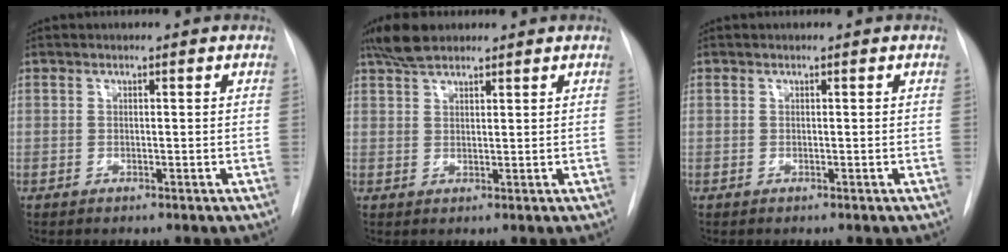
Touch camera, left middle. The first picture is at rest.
{"total": 4.6, "force": [3.8, 1.5, 2.1], "torque": [-0.048, 0.011, 0.074]}
{"total": 0.0}